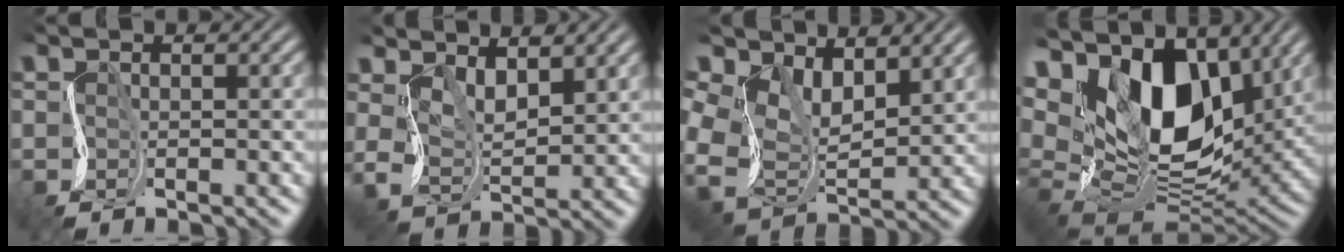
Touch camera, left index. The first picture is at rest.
{"total": 4.3, "force": [3.0, 1.7, 2.6], "torque": [-0.060, -0.002, 0.061]}
{"total": 7.7, "force": [3.0, 5.0, 5.1], "torque": [-0.126, -0.008, 0.057]}
{"total": 14.6, "force": [7.4, 8.1, 9.6], "torque": [-0.166, 0.022, 0.120]}